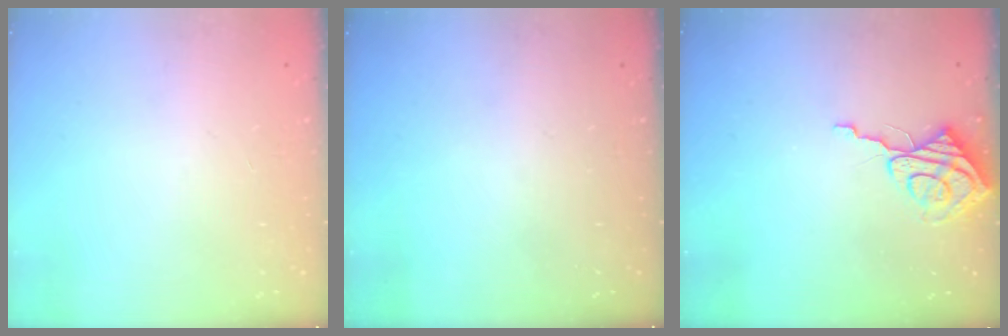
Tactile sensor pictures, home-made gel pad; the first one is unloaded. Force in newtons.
{"total": 0.0}
{"total": 8.5, "press": 8.4, "slide": 0.6}